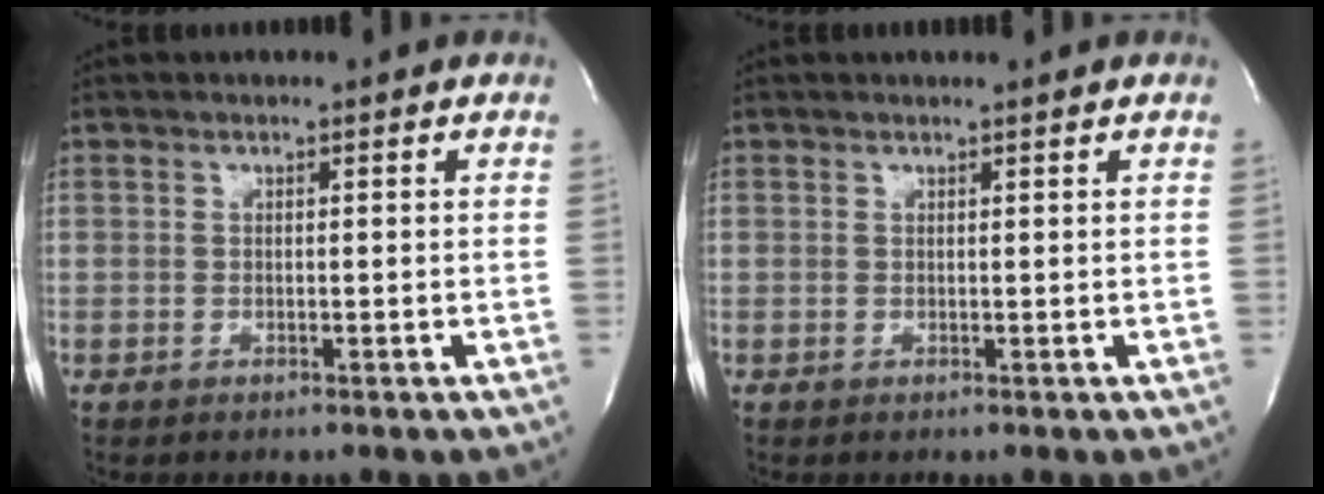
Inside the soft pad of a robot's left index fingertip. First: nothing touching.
{"total": 0.9, "force": [0.8, -0.2, 0.3], "torque": [-0.012, -0.002, 0.016]}